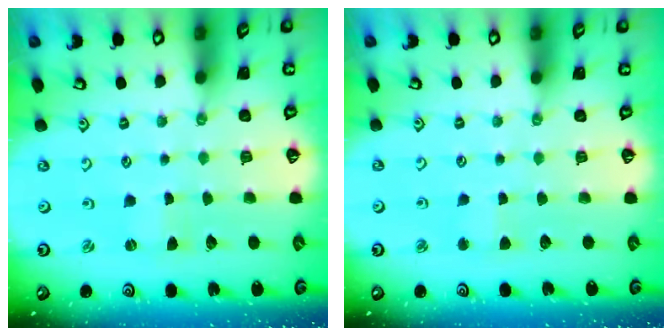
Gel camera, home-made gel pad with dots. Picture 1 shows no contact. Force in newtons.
{"total": 2.6, "press": 2.6, "slide": 0.2}